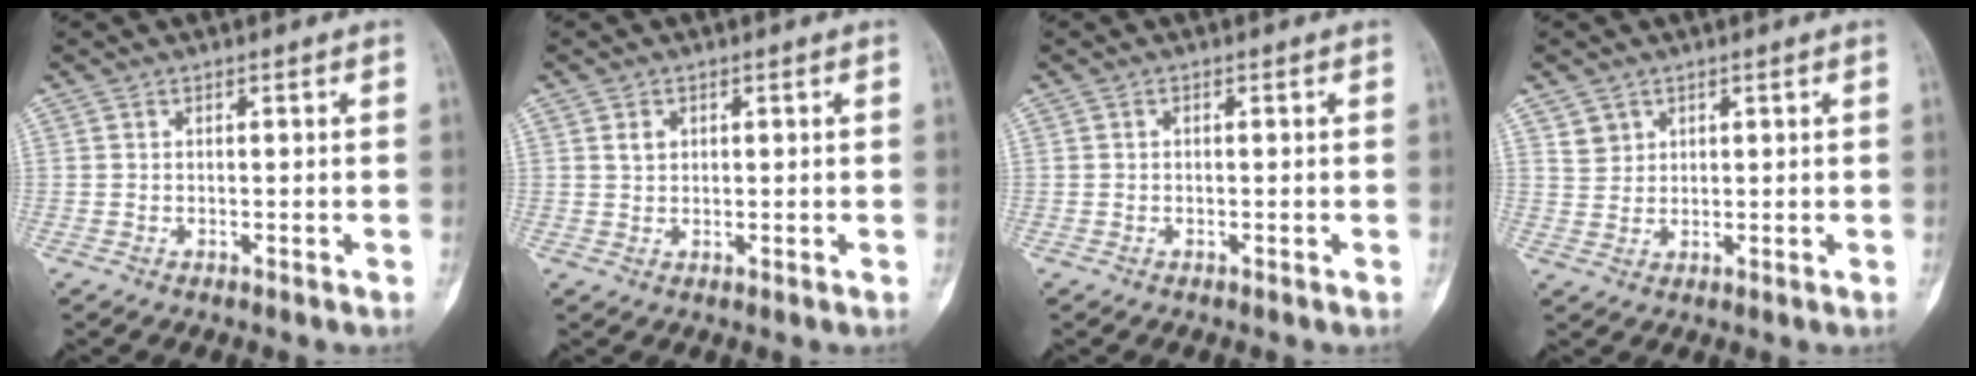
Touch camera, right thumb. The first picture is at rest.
{"total": 1.8, "force": [0.7, 1.4, 0.9], "torque": [-0.011, -0.001, 0.013]}
{"total": 0.0}
{"total": 2.8, "force": [1.7, 2.2, 0.4], "torque": [0.010, -0.009, 0.030]}